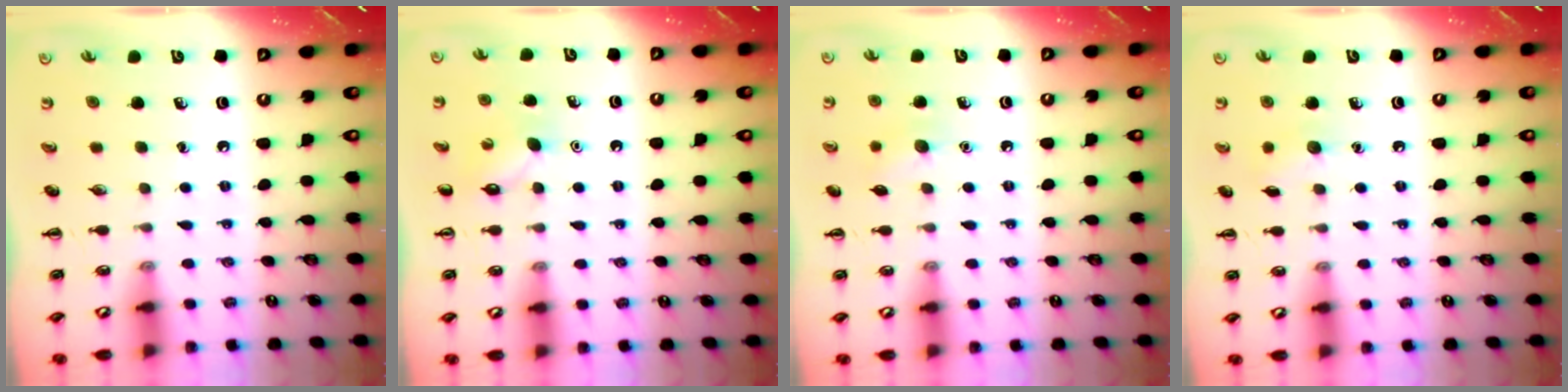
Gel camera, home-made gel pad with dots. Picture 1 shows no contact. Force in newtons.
{"total": 5.4, "press": 5.1, "slide": 1.5}
{"total": 7.2, "press": 6.9, "slide": 2.1}
{"total": 6.5, "press": 6.4, "slide": 1.4}